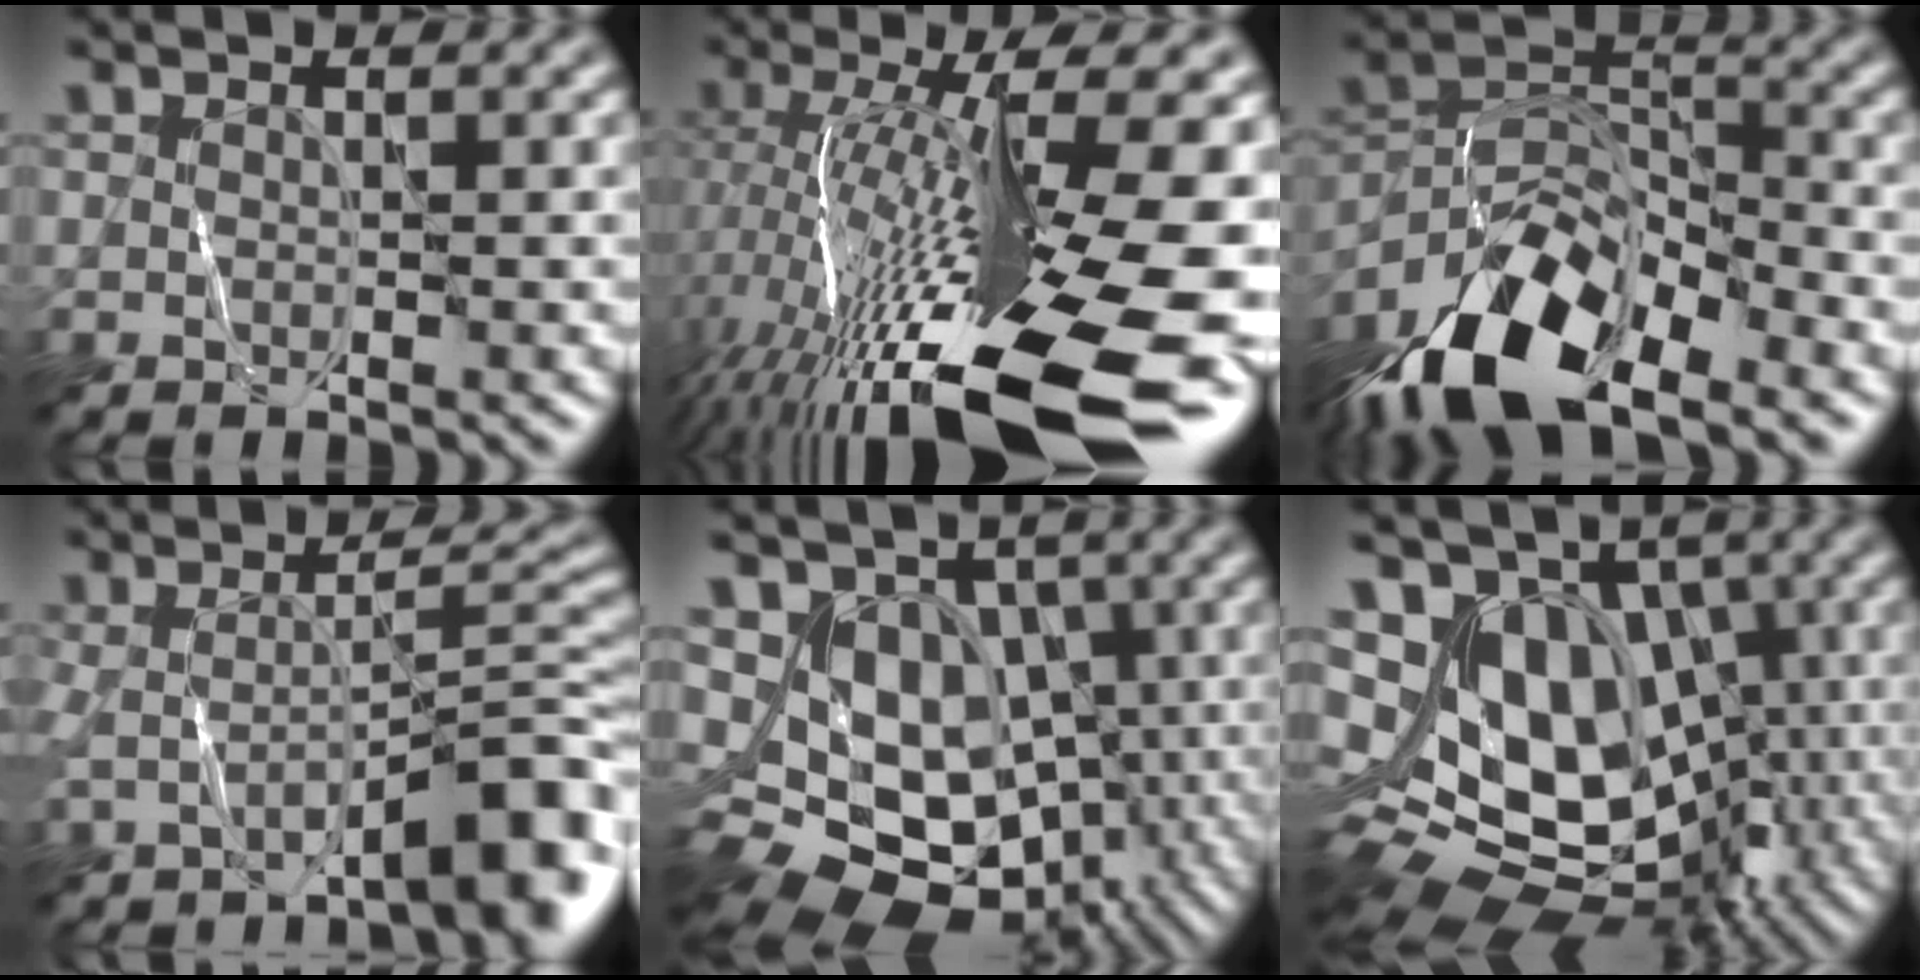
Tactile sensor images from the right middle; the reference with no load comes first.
{"total": 17.9, "force": [-5.7, 3.7, 16.6], "torque": [-0.296, -0.002, -0.101]}
{"total": 12.7, "force": [-8.6, 5.4, 7.6], "torque": [-0.143, 0.000, -0.169]}
{"total": 6.8, "force": [-3.2, 1.4, 5.8], "torque": [-0.087, 0.008, -0.059]}
{"total": 10.8, "force": [-1.1, 8.7, 6.3], "torque": [-0.067, -0.007, -0.017]}
{"total": 12.8, "force": [1.0, 9.2, 8.8], "torque": [-0.143, 0.001, 0.029]}